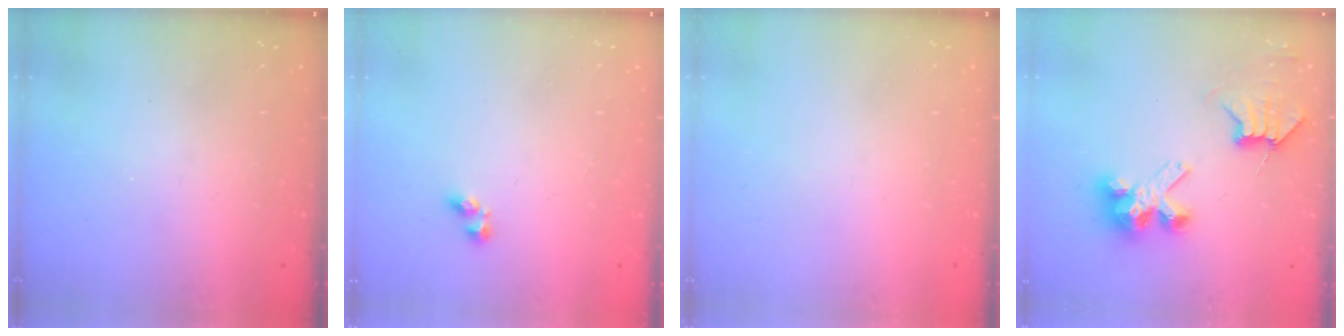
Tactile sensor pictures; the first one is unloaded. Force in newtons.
{"total": 3.1, "press": 3.1, "slide": 0.3}
{"total": 0.0}
{"total": 7.4, "press": 7.4, "slide": 0.2}